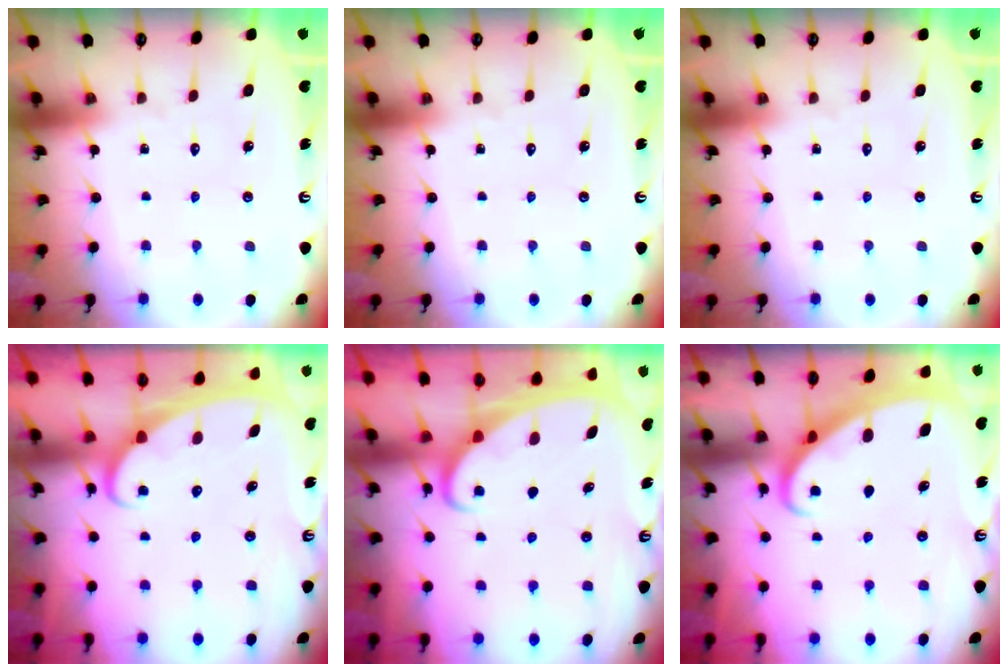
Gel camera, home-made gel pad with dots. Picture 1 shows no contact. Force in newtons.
{"total": 0.0}
{"total": 0.0}
{"total": 2.4, "press": 2.4, "slide": 0.3}
{"total": 2.1, "press": 2.1, "slide": 0.3}
{"total": 2.2, "press": 2.2, "slide": 0.2}